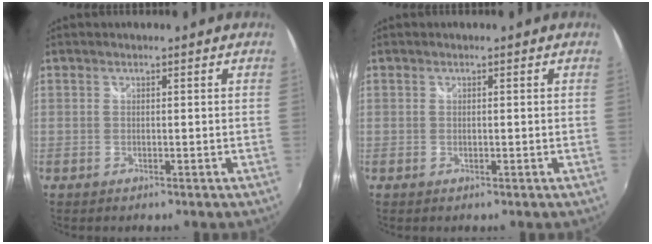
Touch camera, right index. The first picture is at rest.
{"total": 0.0}